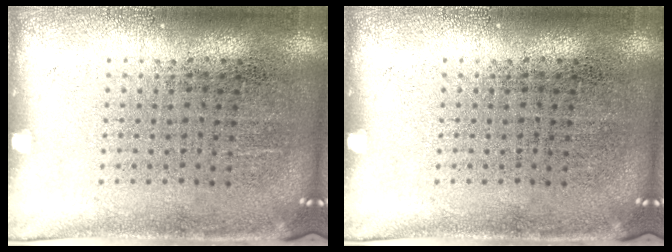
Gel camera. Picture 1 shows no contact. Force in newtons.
{"total": 0.0}